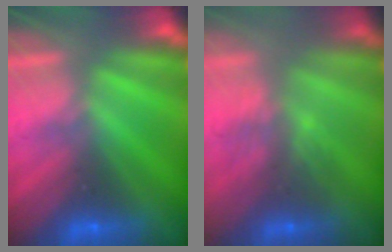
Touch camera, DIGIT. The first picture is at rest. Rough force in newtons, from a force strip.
{"total": 2.9}